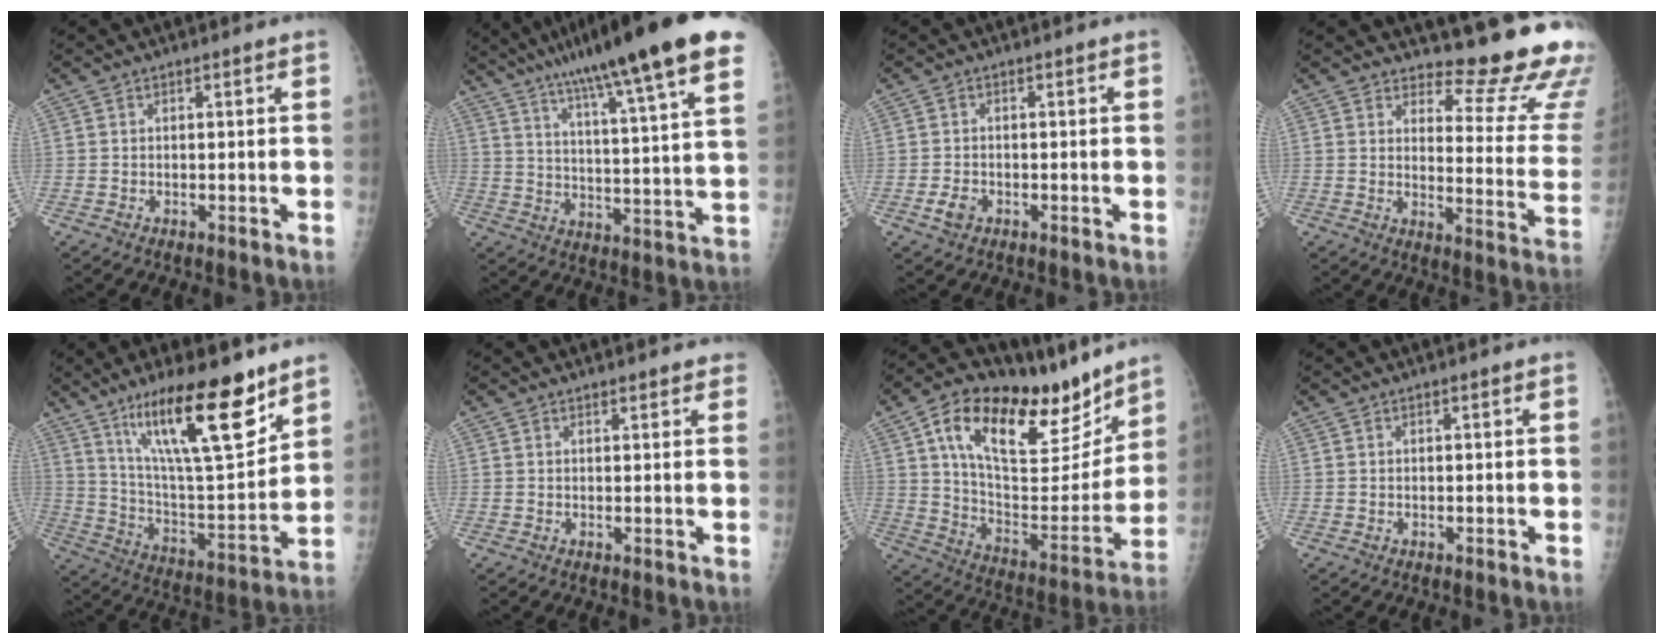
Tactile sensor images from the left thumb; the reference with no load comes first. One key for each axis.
{"total": 25.4, "fx": 17.1, "fy": 2.2, "fz": 18.6, "tx": -0.284, "ty": -0.041, "tz": 0.248}
{"total": 2.7, "fx": -1.1, "fy": 1.9, "fz": 1.5, "tx": -0.024, "ty": 0.001, "tz": -0.018}
{"total": 17.7, "fx": 15.8, "fy": 4.3, "fz": 6.6, "tx": -0.036, "ty": -0.165, "tz": 0.174}
{"total": 22.1, "fx": 14.1, "fy": 5.3, "fz": 16.1, "tx": -0.242, "ty": -0.070, "tz": 0.246}
{"total": 2.2, "fx": 1.9, "fy": 0.9, "fz": 0.6, "tx": 0.012, "ty": -0.002, "tz": 0.016}
{"total": 27.3, "fx": 15.8, "fy": 11.7, "fz": 18.9, "tx": -0.257, "ty": -0.037, "tz": 0.263}
{"total": 0.0}